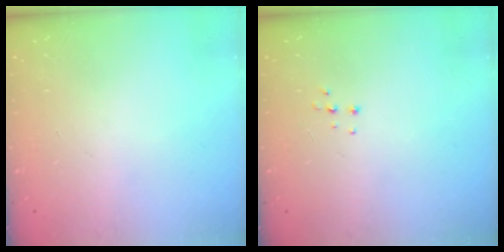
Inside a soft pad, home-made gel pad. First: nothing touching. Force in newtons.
{"total": 3.8, "press": 3.8, "slide": 0.3}